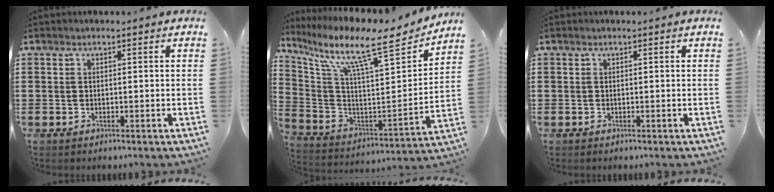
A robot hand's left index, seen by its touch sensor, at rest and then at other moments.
{"total": 11.8, "force": [9.0, 1.5, 7.5], "torque": [-0.163, -0.071, 0.142]}
{"total": 0.0}